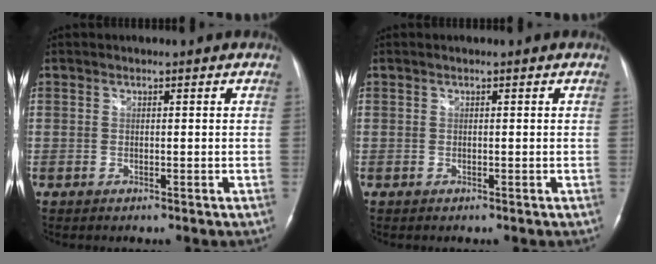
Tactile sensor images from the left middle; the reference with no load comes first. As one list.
[{"total": 0.0}]